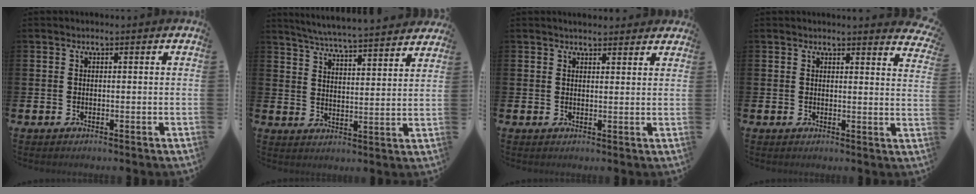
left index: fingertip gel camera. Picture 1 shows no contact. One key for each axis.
{"total": 5.9, "fx": 5.8, "fy": -0.3, "fz": 1.2, "tx": -0.049, "ty": -0.043, "tz": 0.101}
{"total": 2.3, "fx": 2.3, "fy": 0.5, "fz": 0.1, "tx": 0.003, "ty": -0.009, "tz": 0.040}
{"total": 2.5, "fx": 2.5, "fy": -0.1, "fz": 0.0, "tx": 0.005, "ty": -0.018, "tz": 0.043}